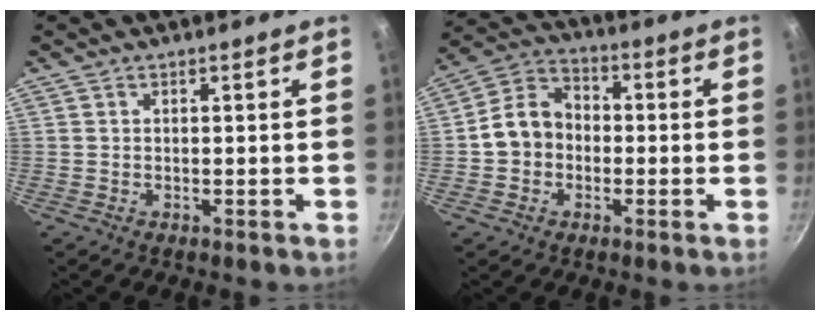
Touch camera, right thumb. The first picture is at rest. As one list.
[{"total": 9.4, "force": [-1.1, 7.7, 5.3], "torque": [-0.066, 0.029, -0.039]}]